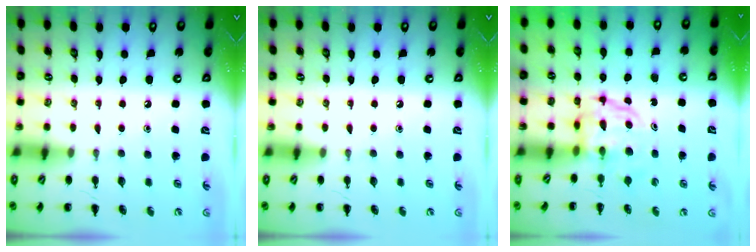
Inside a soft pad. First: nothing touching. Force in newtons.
{"total": 0.0}
{"total": 3.9, "press": 3.9, "slide": 0.3}